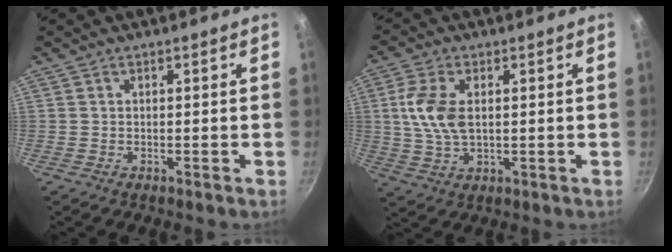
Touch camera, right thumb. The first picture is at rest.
{"total": 8.9, "force": [1.3, 5.0, 7.2], "torque": [-0.145, 0.000, 0.025]}